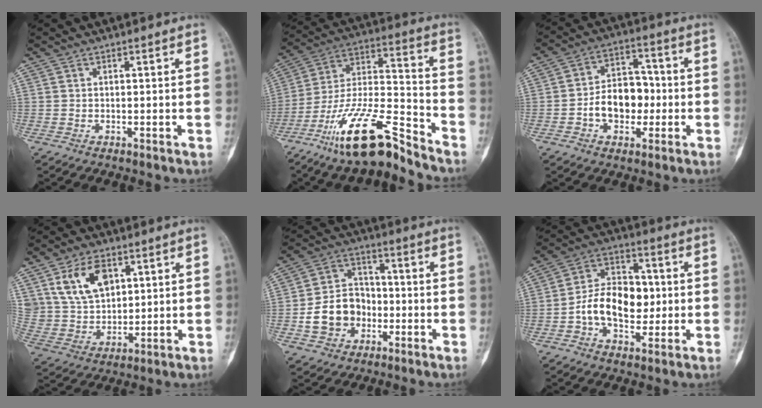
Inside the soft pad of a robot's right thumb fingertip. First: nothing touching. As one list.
[{"total": 18.2, "force": [-13.5, 4.2, 11.4], "torque": [-0.210, 0.087, -0.245]}, {"total": 10.8, "force": [-2.1, 7.6, 7.4], "torque": [-0.083, 0.037, -0.040]}, {"total": 11.9, "force": [5.2, 7.8, 7.3], "torque": [-0.113, -0.019, 0.112]}, {"total": 11.6, "force": [-2.9, 9.5, 6.0], "torque": [-0.080, 0.035, -0.054]}, {"total": 13.4, "force": [-1.3, 8.9, 9.9], "torque": [-0.137, 0.029, -0.026]}]